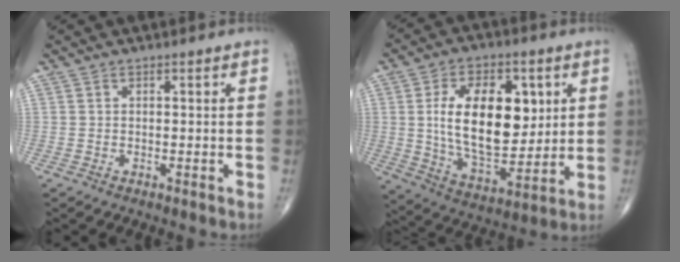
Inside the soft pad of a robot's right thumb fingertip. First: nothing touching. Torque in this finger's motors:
{"motor_torque": [-0.33, 1.19, 1.50, 0.69, 0.26]}